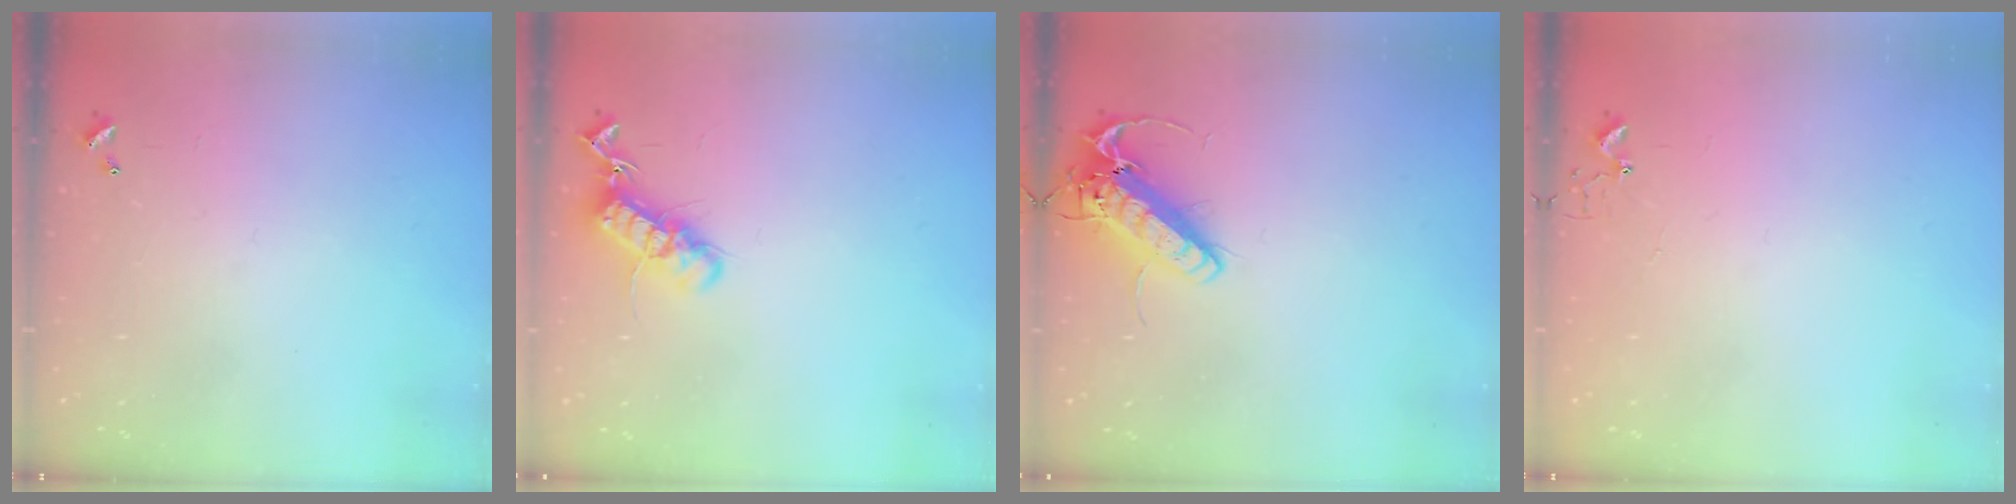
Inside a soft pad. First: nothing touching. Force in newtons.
{"total": 13.3, "press": 13.3, "slide": 0.9}
{"total": 14.8, "press": 14.5, "slide": 2.9}
{"total": 2.7, "press": 2.7, "slide": 0.2}